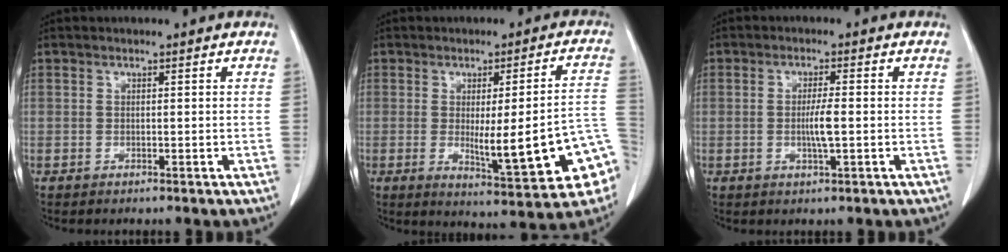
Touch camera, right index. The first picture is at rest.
{"total": 15.6, "force": [-3.7, 1.8, 15.1], "torque": [-0.150, 0.004, -0.033]}
{"total": 3.5, "force": [-0.5, 0.1, 3.5], "torque": [-0.068, -0.004, -0.009]}